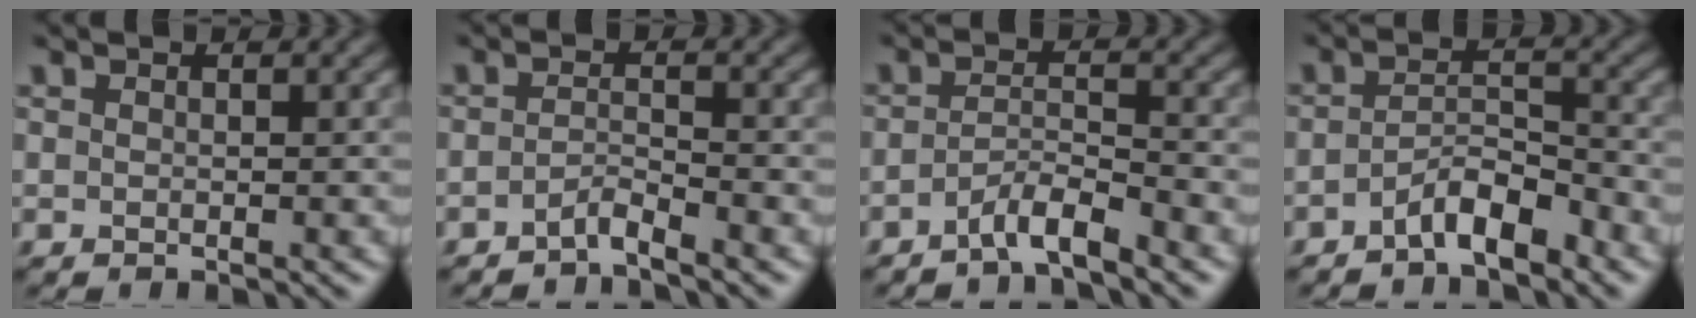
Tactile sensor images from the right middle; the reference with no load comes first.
{"total": 1.7, "force": [-1.4, 0.1, 0.9], "torque": [-0.017, 0.004, -0.033]}
{"total": 2.9, "force": [-2.3, 0.4, 1.8], "torque": [-0.030, 0.006, -0.049]}
{"total": 3.6, "force": [-2.5, 1.1, 2.3], "torque": [-0.042, 0.011, -0.047]}